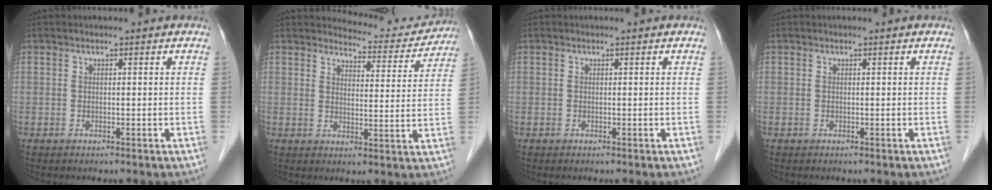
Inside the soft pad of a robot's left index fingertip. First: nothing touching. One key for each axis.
{"total": 8.9, "fx": 8.8, "fy": 1.4, "fz": 0.1, "tx": 0.003, "ty": -0.016, "tz": 0.105}
{"total": 0.0}
{"total": 0.0}